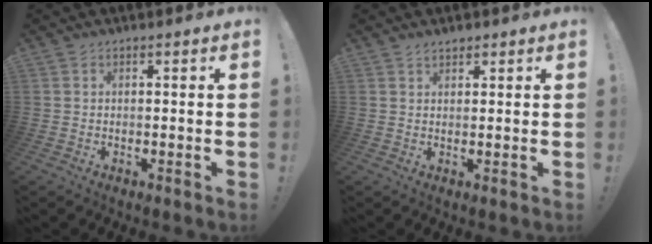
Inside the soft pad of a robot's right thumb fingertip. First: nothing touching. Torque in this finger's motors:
{"motor_torque": [-0.15, -0.04, 0.60, 0.01, -0.01]}